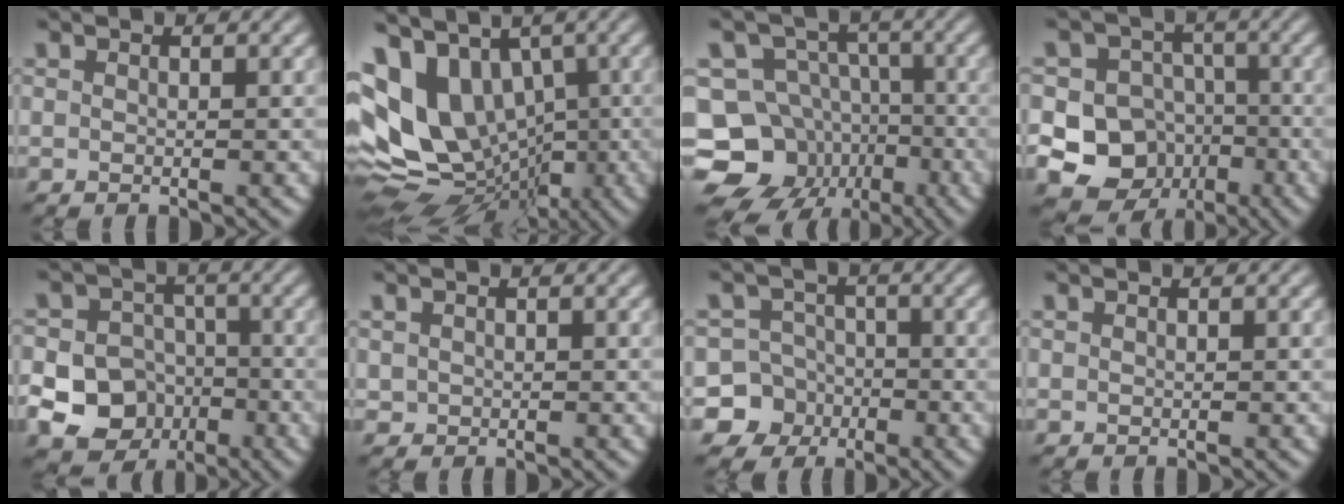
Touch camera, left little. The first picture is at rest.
{"total": 11.7, "force": [1.4, 8.4, 8.0], "torque": [-0.156, -0.003, 0.031]}
{"total": 13.5, "force": [-6.9, 10.9, 4.2], "torque": [-0.079, -0.020, -0.119]}
{"total": 11.9, "force": [-3.5, 10.8, 3.7], "torque": [-0.082, -0.008, -0.065]}
{"total": 14.5, "force": [-5.1, 13.1, 3.5], "torque": [-0.099, -0.031, -0.086]}
{"total": 0.5, "force": [0.0, 0.5, 0.0], "torque": [0.003, -0.003, 0.004]}
{"total": 9.4, "force": [-3.9, 8.5, 1.0], "torque": [-0.033, -0.019, -0.083]}
{"total": 0.0}